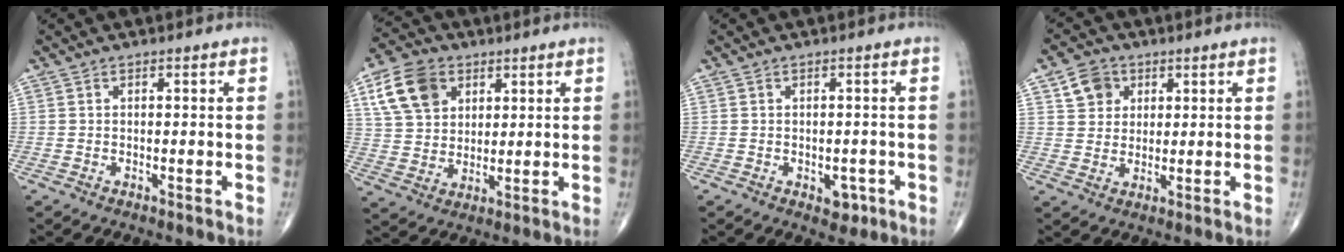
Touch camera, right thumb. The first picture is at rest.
{"total": 11.6, "force": [4.9, 8.4, 6.3], "torque": [-0.099, -0.007, 0.093]}
{"total": 3.0, "force": [-1.2, 2.0, 1.9], "torque": [-0.003, 0.003, -0.011]}
{"total": 5.9, "force": [2.5, 4.9, 2.1], "torque": [-0.011, -0.008, 0.043]}